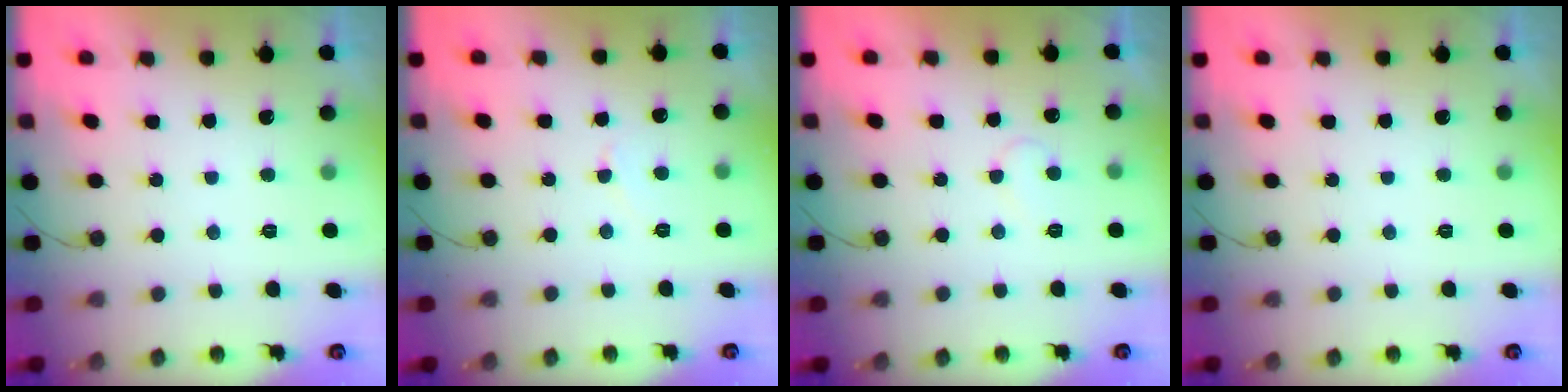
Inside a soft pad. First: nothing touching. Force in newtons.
{"total": 3.1, "press": 3.1, "slide": 0.4}
{"total": 5.3, "press": 5.3, "slide": 0.4}
{"total": 0.0}